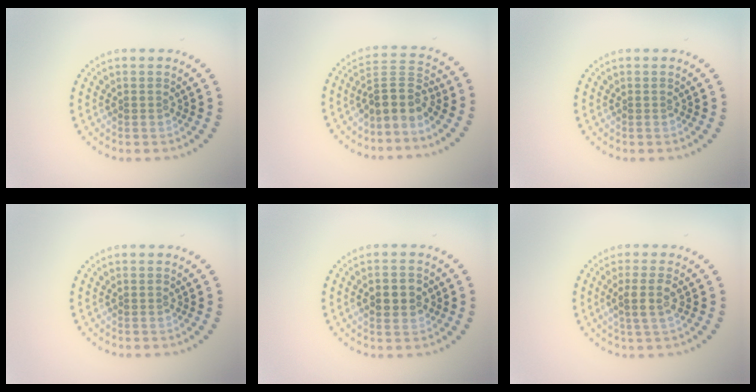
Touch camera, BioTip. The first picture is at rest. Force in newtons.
{"total": 3.4, "press": 2.6, "slide": 2.2}
{"total": 0.0}
{"total": 0.0}
{"total": 3.5, "press": 3.5, "slide": 0.2}
{"total": 2.3, "press": 2.0, "slide": 1.1}